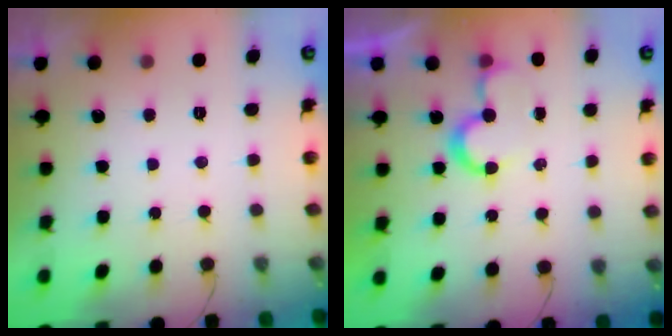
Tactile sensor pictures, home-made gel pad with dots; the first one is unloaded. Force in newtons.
{"total": 6.2, "press": 6.1, "slide": 0.7}